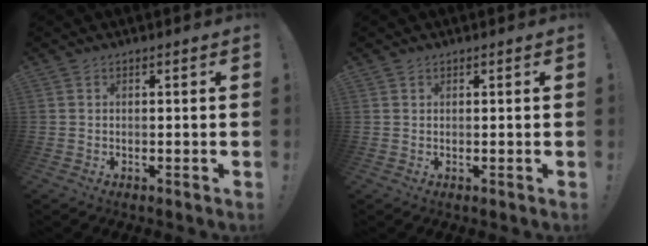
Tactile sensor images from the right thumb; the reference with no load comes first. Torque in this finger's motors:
{"motor_torque": [-0.03, -0.14, -0.33, 0.24, 0.03]}